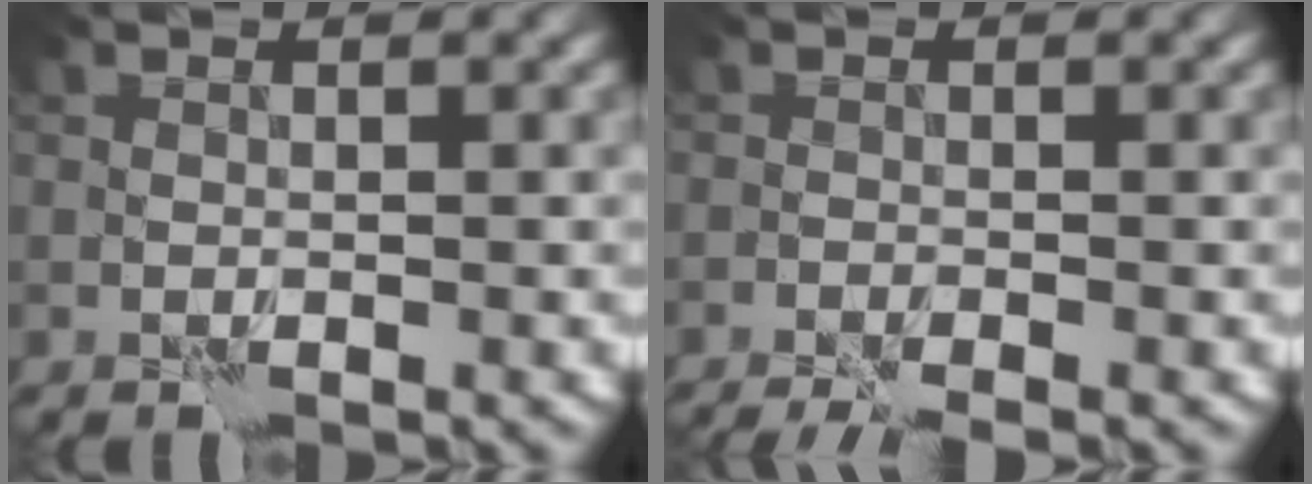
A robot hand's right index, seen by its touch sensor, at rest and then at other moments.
{"total": 3.7, "force": [-3.0, 0.3, 2.1], "torque": [-0.038, -0.017, -0.052]}